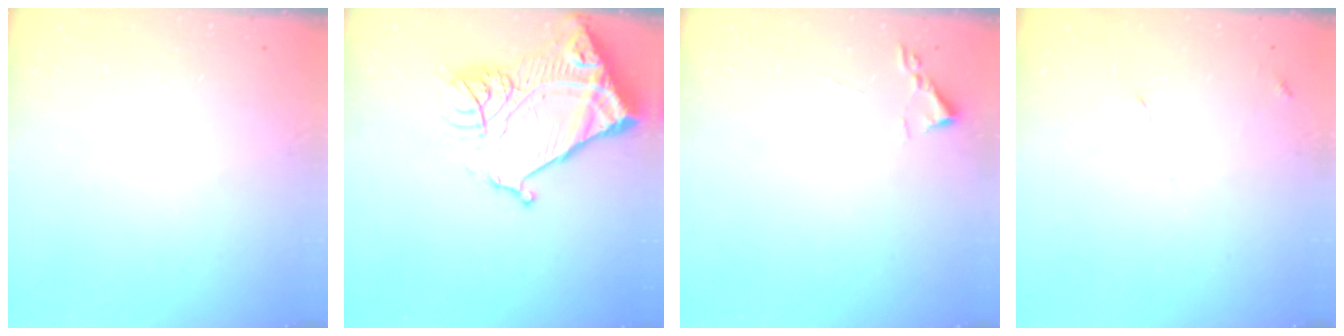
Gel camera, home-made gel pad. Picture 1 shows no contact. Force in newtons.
{"total": 18.5, "press": 18.4, "slide": 1.9}
{"total": 1.8, "press": 1.7, "slide": 0.2}
{"total": 7.4, "press": 7.4, "slide": 0.7}